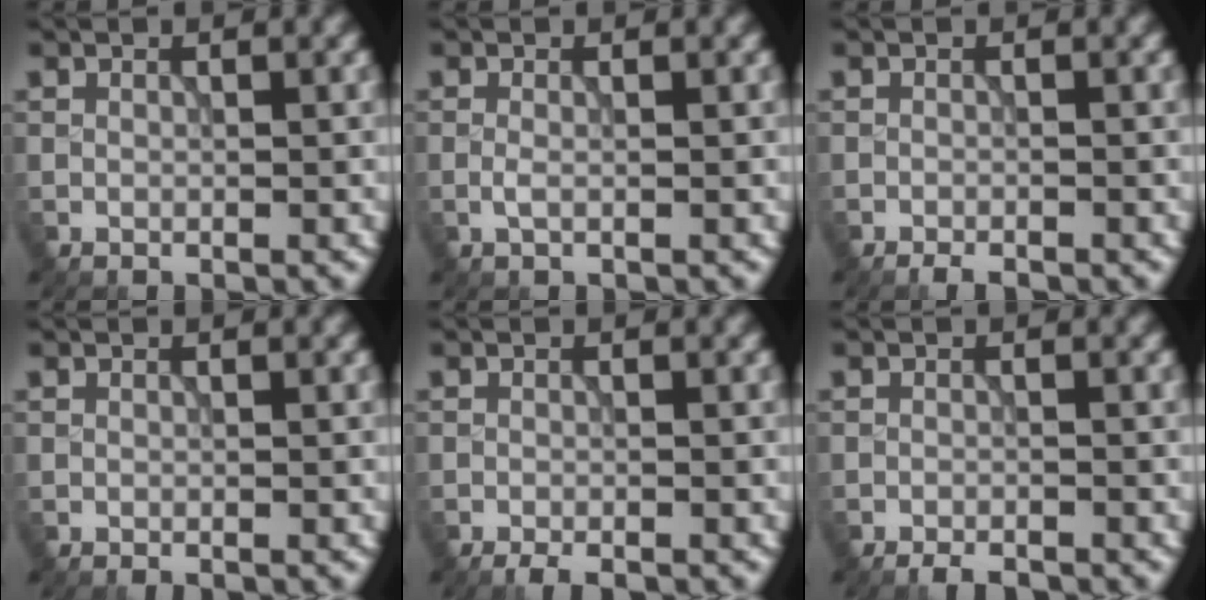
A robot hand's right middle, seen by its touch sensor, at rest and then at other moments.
{"total": 0.9, "force": [-0.3, 0.3, 0.8], "torque": [-0.020, -0.002, -0.008]}
{"total": 1.3, "force": [-1.1, 0.3, 0.6], "torque": [-0.007, -0.002, -0.021]}
{"total": 0.0}
{"total": 1.6, "force": [-1.3, 0.3, 0.9], "torque": [-0.014, -0.003, -0.023]}
{"total": 1.6, "force": [-1.4, 0.4, 0.7], "torque": [-0.010, -0.002, -0.025]}